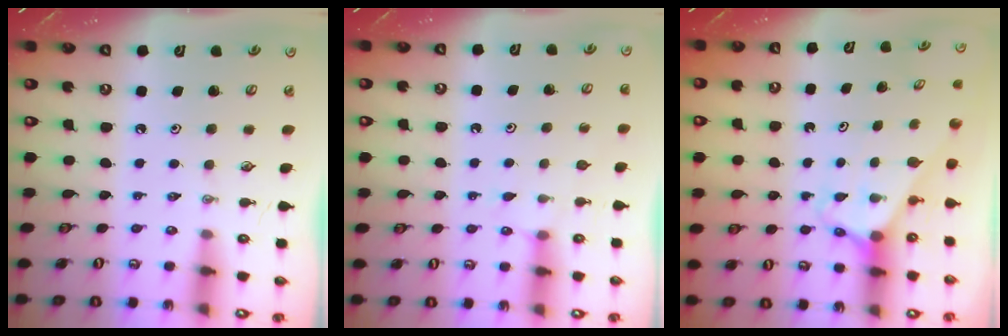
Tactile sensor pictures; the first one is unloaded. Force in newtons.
{"total": 4.9, "press": 4.8, "slide": 0.6}
{"total": 2.6, "press": 2.6, "slide": 0.2}